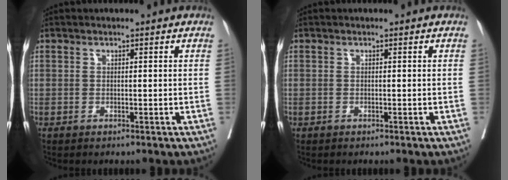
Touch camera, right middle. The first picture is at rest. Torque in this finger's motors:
{"motor_torque": [1.19, -0.95, 1.05, 0.21]}